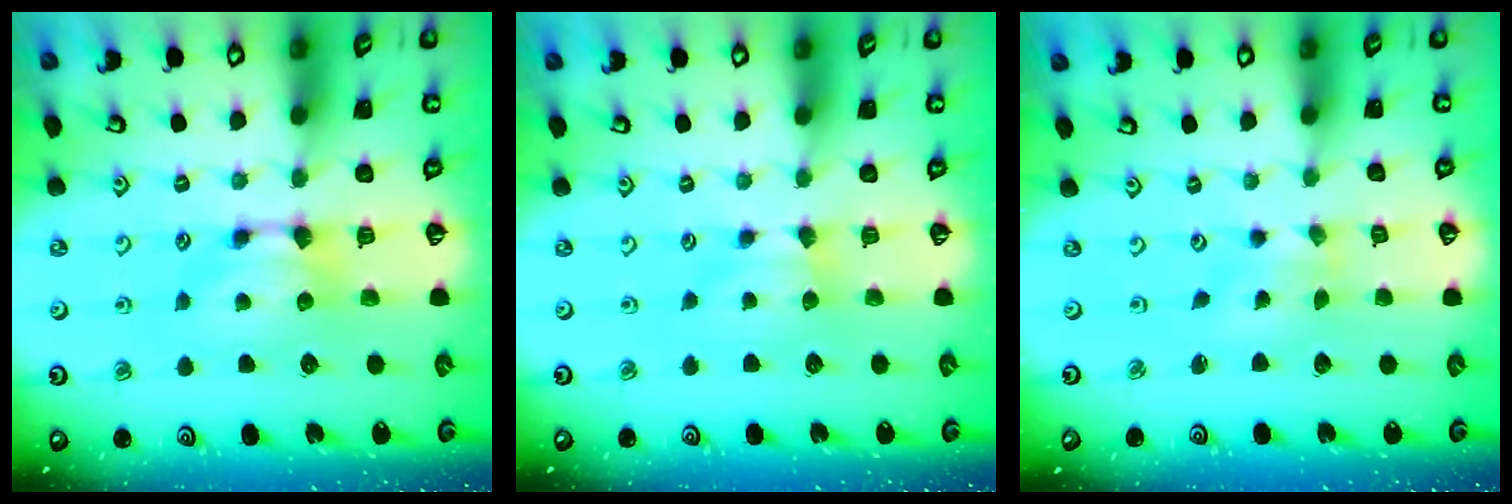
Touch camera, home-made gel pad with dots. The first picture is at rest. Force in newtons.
{"total": 1.5, "press": 1.5, "slide": 0.2}
{"total": 2.7, "press": 2.5, "slide": 0.9}